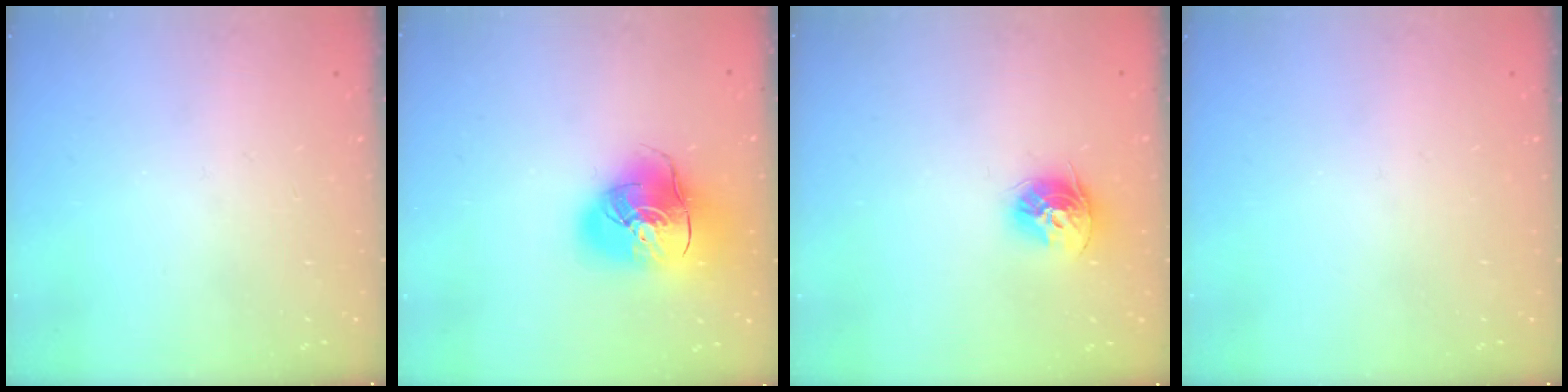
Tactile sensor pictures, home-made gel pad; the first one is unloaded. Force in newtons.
{"total": 17.1, "press": 16.8, "slide": 2.9}
{"total": 10.6, "press": 10.6, "slide": 1.0}
{"total": 0.0}